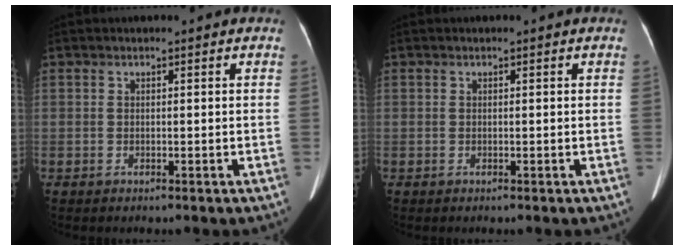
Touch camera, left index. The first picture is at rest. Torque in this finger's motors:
{"motor_torque": [0.12, 0.00, 0.04, 0.02]}